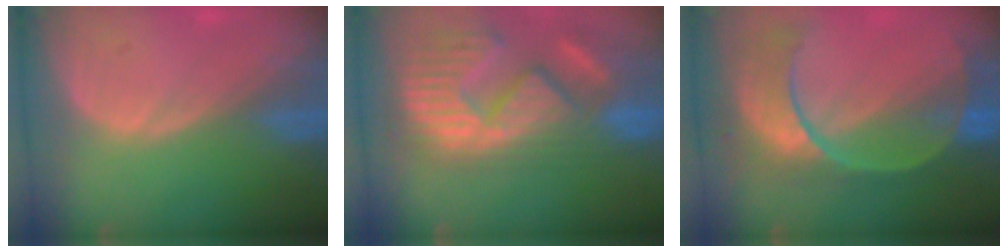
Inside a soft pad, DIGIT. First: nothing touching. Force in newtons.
{"total": 14.7, "press": 12.3, "slide": 8.1}
{"total": 10.7, "press": 9.2, "slide": 5.5}